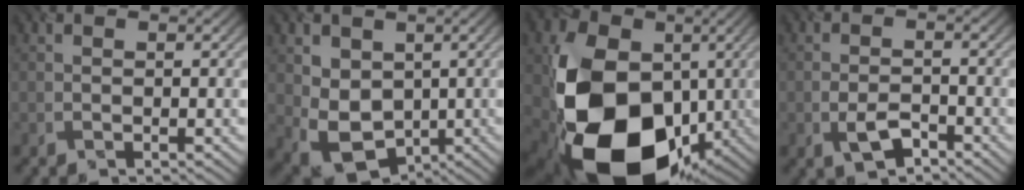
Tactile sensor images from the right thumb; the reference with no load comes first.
{"total": 7.8, "force": [0.2, 6.2, 4.7], "torque": [-0.117, -0.021, 0.005]}
{"total": 20.0, "force": [-3.5, 14.5, 13.3], "torque": [-0.286, -0.039, -0.054]}
{"total": 3.8, "force": [-2.0, 1.9, 2.6], "torque": [-0.051, -0.001, -0.039]}